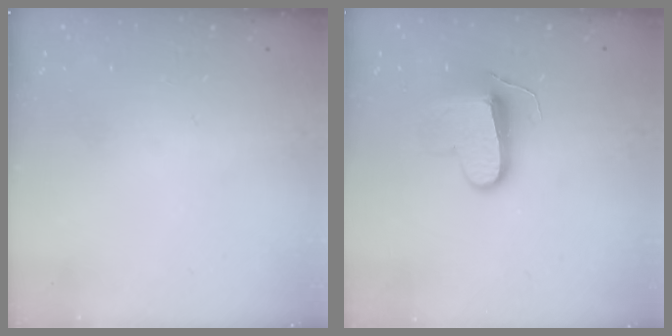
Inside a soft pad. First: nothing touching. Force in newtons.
{"total": 10.3, "press": 10.2, "slide": 1.2}